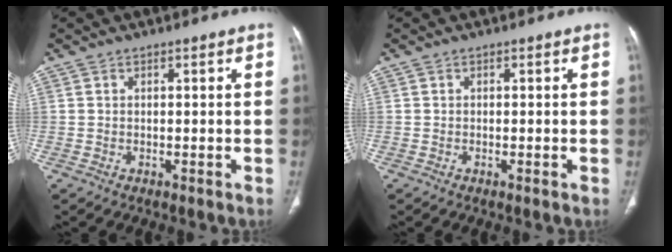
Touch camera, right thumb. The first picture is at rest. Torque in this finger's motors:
{"motor_torque": [-0.16, 0.14, -0.25, -0.07, -0.02]}